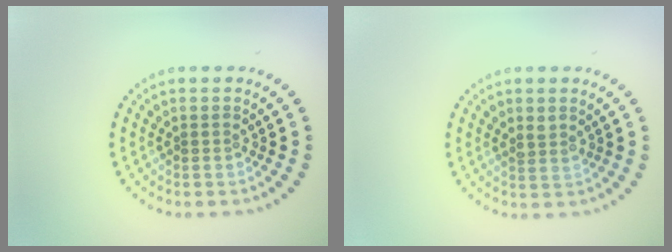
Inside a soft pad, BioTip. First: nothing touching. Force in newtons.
{"total": 1.1, "press": 0.9, "slide": 0.6}